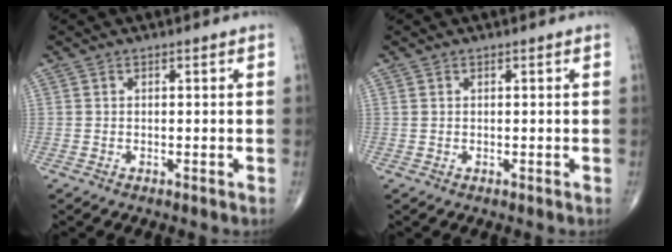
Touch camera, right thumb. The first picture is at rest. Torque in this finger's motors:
{"motor_torque": [-0.10, -0.30, -0.23, -0.04, -0.03]}